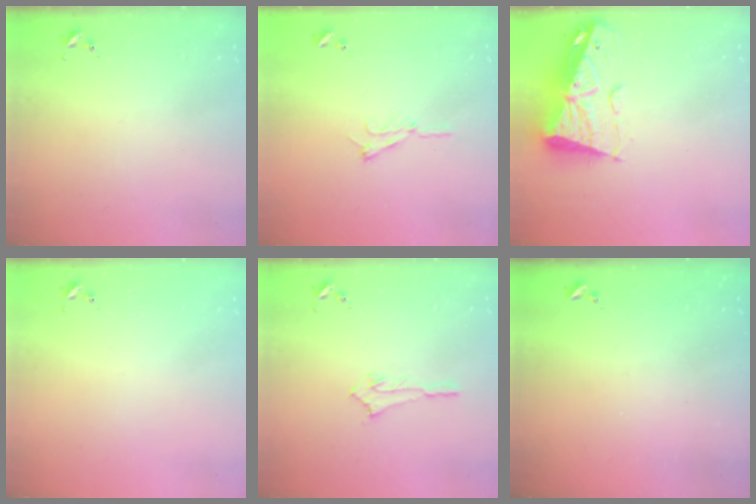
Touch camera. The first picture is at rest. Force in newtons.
{"total": 6.5, "press": 6.5, "slide": 0.8}
{"total": 14.6, "press": 14.6, "slide": 1.6}
{"total": 0.0}
{"total": 2.9, "press": 2.9, "slide": 0.2}
{"total": 0.0}